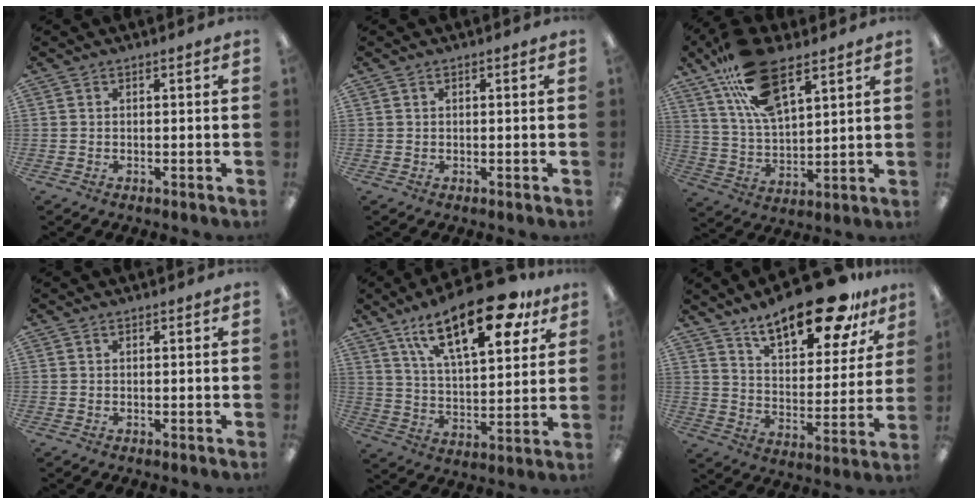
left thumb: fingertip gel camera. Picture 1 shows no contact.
{"total": 0.0}
{"total": 17.8, "force": [11.0, 7.8, 11.6], "torque": [-0.218, -0.037, 0.198]}
{"total": 0.0}
{"total": 22.7, "force": [13.4, 9.1, 15.9], "torque": [-0.243, -0.058, 0.218]}
{"total": 19.4, "force": [14.4, 6.9, 11.0], "torque": [-0.172, -0.083, 0.241]}